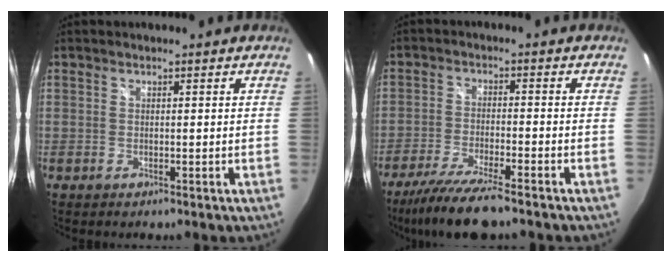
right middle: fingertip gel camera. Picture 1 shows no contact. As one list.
[{"total": 10.7, "force": [-8.7, 0.8, 6.2], "torque": [-0.141, -0.030, -0.154]}]